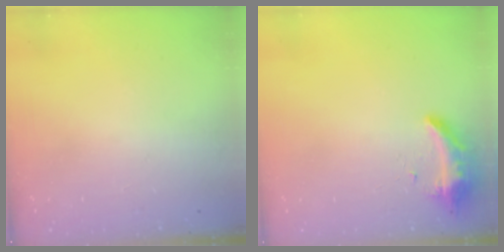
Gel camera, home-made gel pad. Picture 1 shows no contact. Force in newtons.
{"total": 8.6, "press": 8.6, "slide": 1.1}